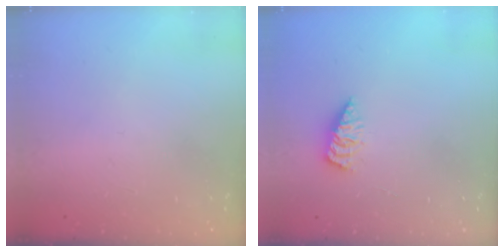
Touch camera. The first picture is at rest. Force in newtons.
{"total": 2.8, "press": 2.8, "slide": 0.4}